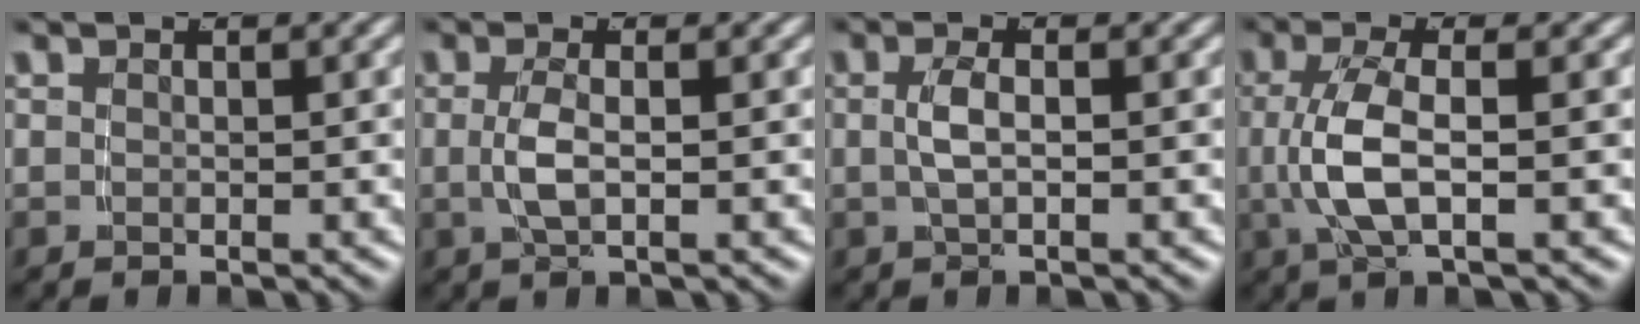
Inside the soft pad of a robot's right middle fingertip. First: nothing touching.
{"total": 2.0, "force": [-0.2, 0.0, 2.0], "torque": [-0.047, -0.005, 0.002]}
{"total": 1.8, "force": [-0.2, 0.0, 1.8], "torque": [-0.041, -0.001, 0.002]}
{"total": 4.4, "force": [-0.3, 1.2, 4.2], "torque": [-0.101, -0.006, 0.005]}